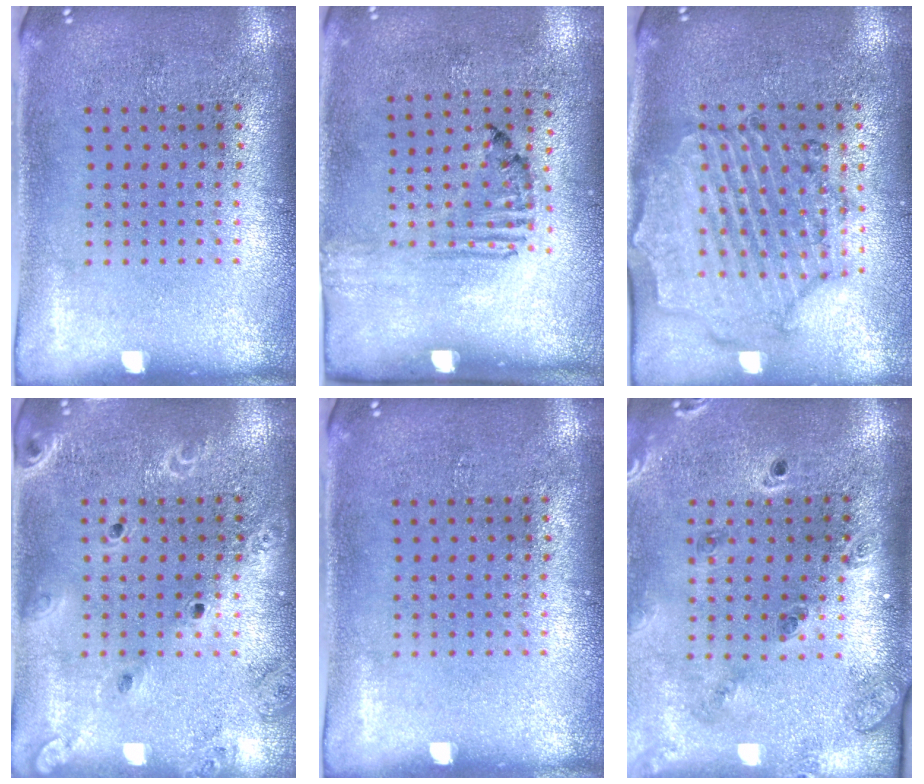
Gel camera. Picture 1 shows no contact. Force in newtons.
{"total": 1.7, "press": 1.1, "slide": 1.3}
{"total": 1.7, "press": 1.7, "slide": 0.3}
{"total": 1.9, "press": 1.8, "slide": 0.7}
{"total": 0.0}
{"total": 1.6, "press": 1.5, "slide": 0.4}